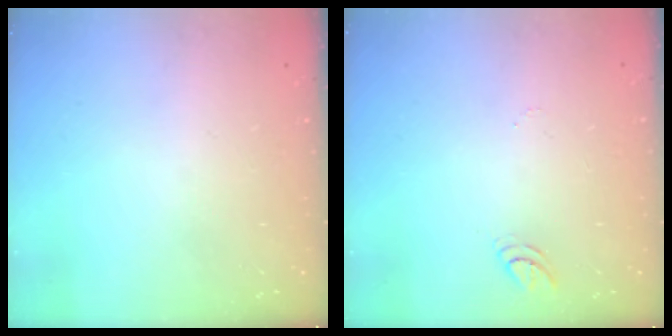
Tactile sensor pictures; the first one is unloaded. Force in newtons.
{"total": 3.3, "press": 3.3, "slide": 0.3}